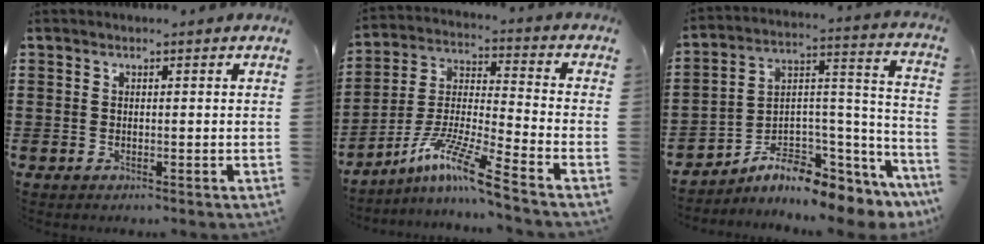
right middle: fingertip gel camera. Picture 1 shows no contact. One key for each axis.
{"total": 10.6, "fx": -8.1, "fy": 0.0, "fz": 6.8, "tx": -0.144, "ty": -0.008, "tz": -0.165}
{"total": 6.9, "fx": -5.9, "fy": 2.5, "fz": 2.7, "tx": -0.057, "ty": -0.012, "tz": -0.113}